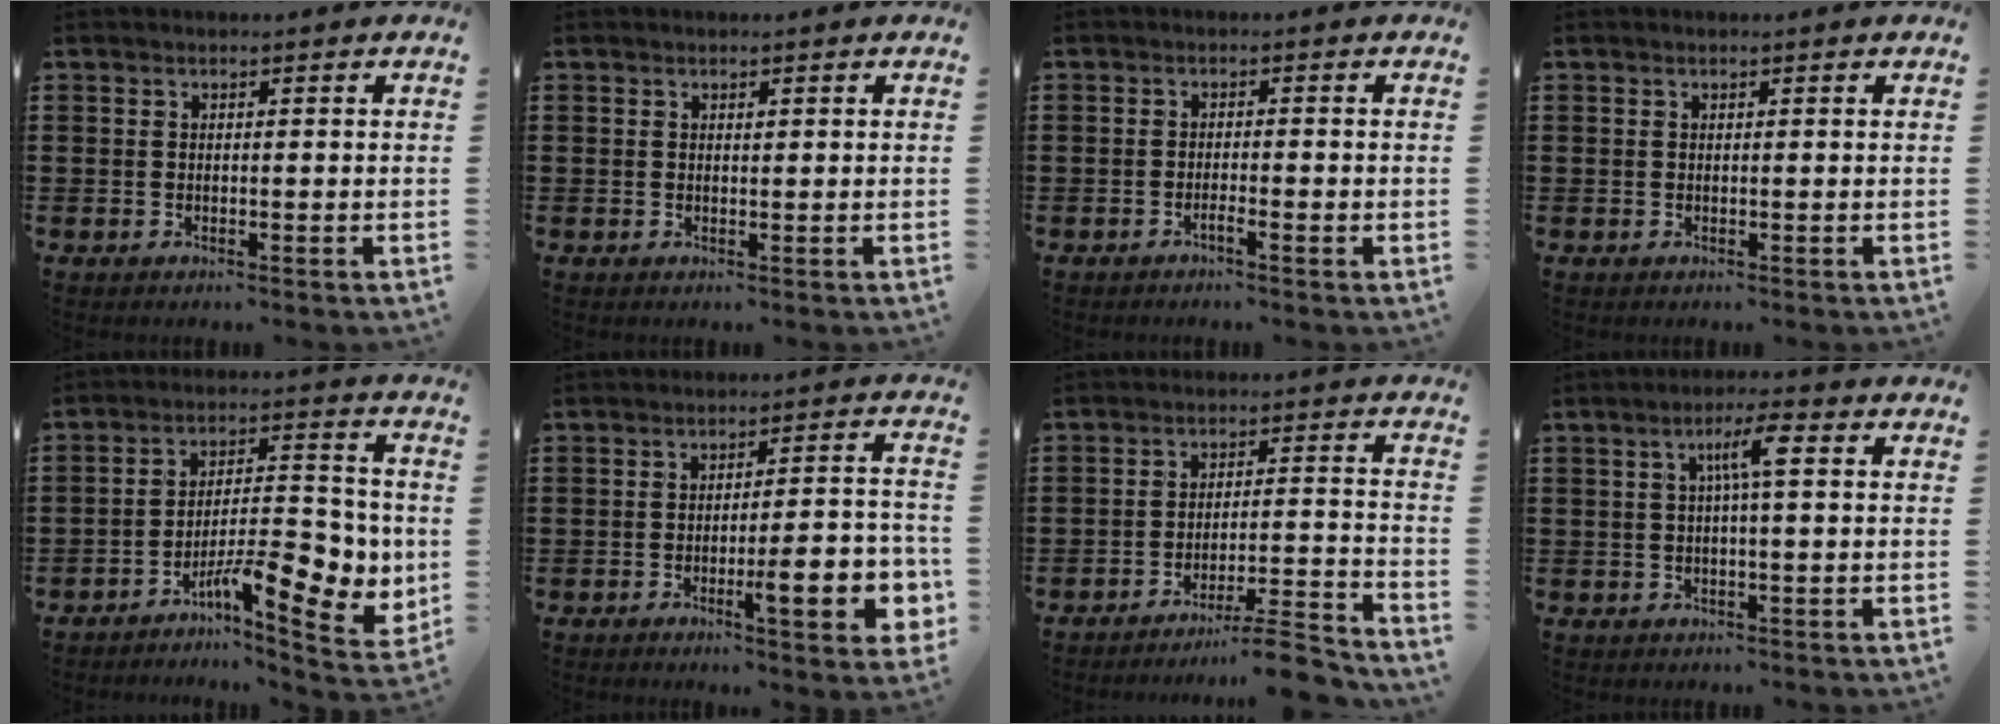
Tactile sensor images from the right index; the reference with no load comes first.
{"total": 0.5, "force": [0.2, 0.3, 0.3], "torque": [-0.007, 0.001, 0.005]}
{"total": 1.5, "force": [-1.0, 0.0, 1.1], "torque": [-0.026, -0.007, -0.021]}
{"total": 0.0}
{"total": 11.5, "force": [-4.9, 4.2, 9.5], "torque": [-0.119, 0.002, -0.085]}
{"total": 9.7, "force": [-3.2, 2.3, 8.9], "torque": [-0.123, -0.006, -0.050]}
{"total": 7.1, "force": [-6.4, -0.1, 3.0], "torque": [-0.045, -0.003, -0.123]}
{"total": 4.8, "force": [0.8, 0.6, 4.7], "torque": [-0.082, 0.004, 0.007]}